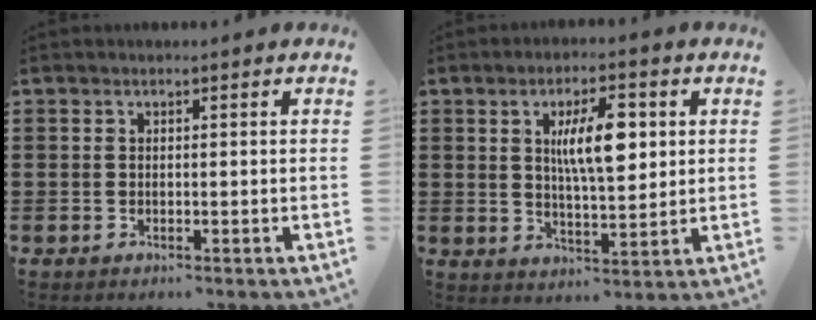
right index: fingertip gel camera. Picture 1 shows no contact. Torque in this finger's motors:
{"motor_torque": [1.01, 0.49, 0.34, 0.20]}